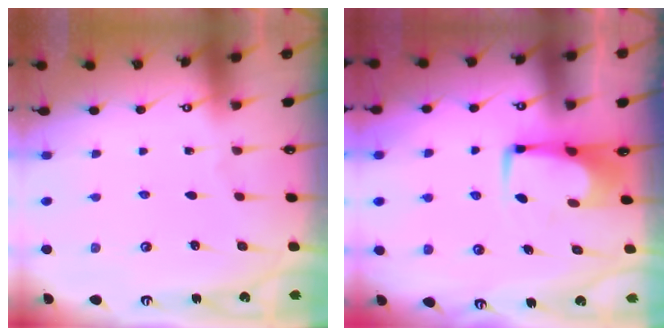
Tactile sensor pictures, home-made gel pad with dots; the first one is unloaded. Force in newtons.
{"total": 6.0, "press": 5.9, "slide": 0.7}